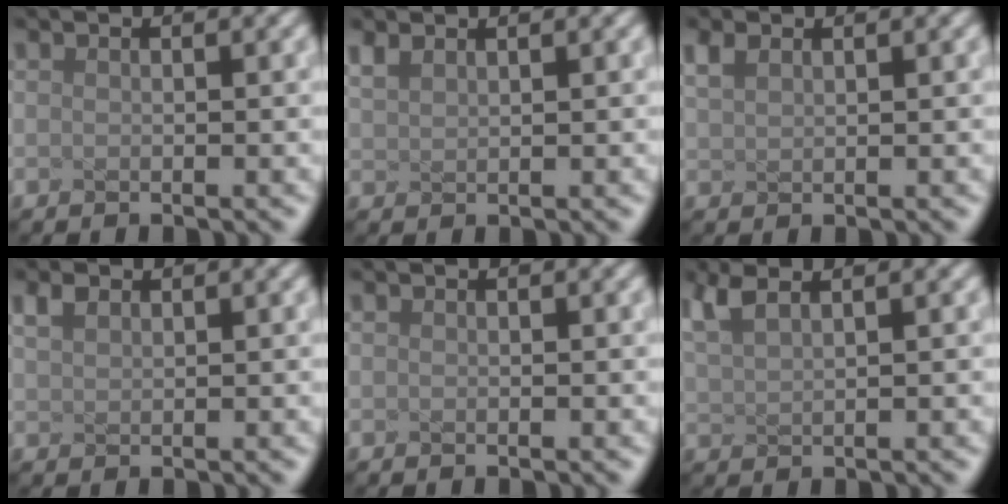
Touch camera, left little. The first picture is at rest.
{"total": 1.4, "force": [1.3, 0.5, 0.5], "torque": [-0.017, 0.004, 0.030]}
{"total": 1.7, "force": [1.2, 0.8, 0.8], "torque": [-0.024, 0.005, 0.028]}
{"total": 1.5, "force": [1.0, 0.9, 0.7], "torque": [-0.020, 0.006, 0.025]}
{"total": 0.0}
{"total": 2.9, "force": [2.0, 0.9, 1.9], "torque": [-0.043, 0.012, 0.041]}